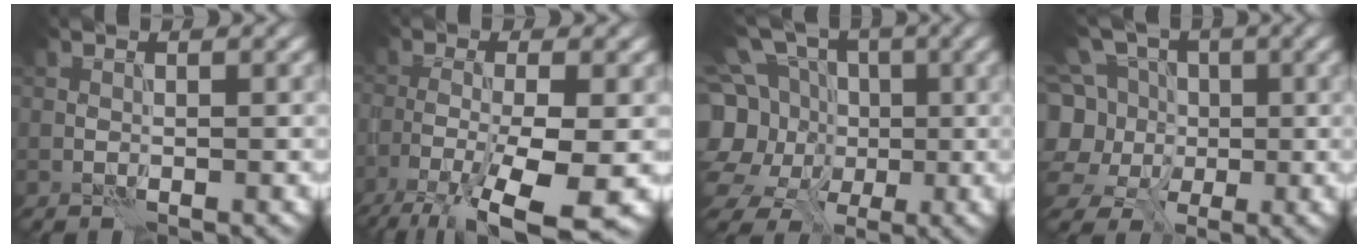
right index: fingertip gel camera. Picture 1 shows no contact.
{"total": 9.6, "force": [-5.5, 2.3, 7.5], "torque": [-0.138, -0.016, -0.100]}
{"total": 14.4, "force": [0.6, 12.8, 6.5], "torque": [-0.180, 0.021, -0.012]}
{"total": 9.2, "force": [1.8, 7.8, 4.4], "torque": [-0.108, 0.024, -0.003]}